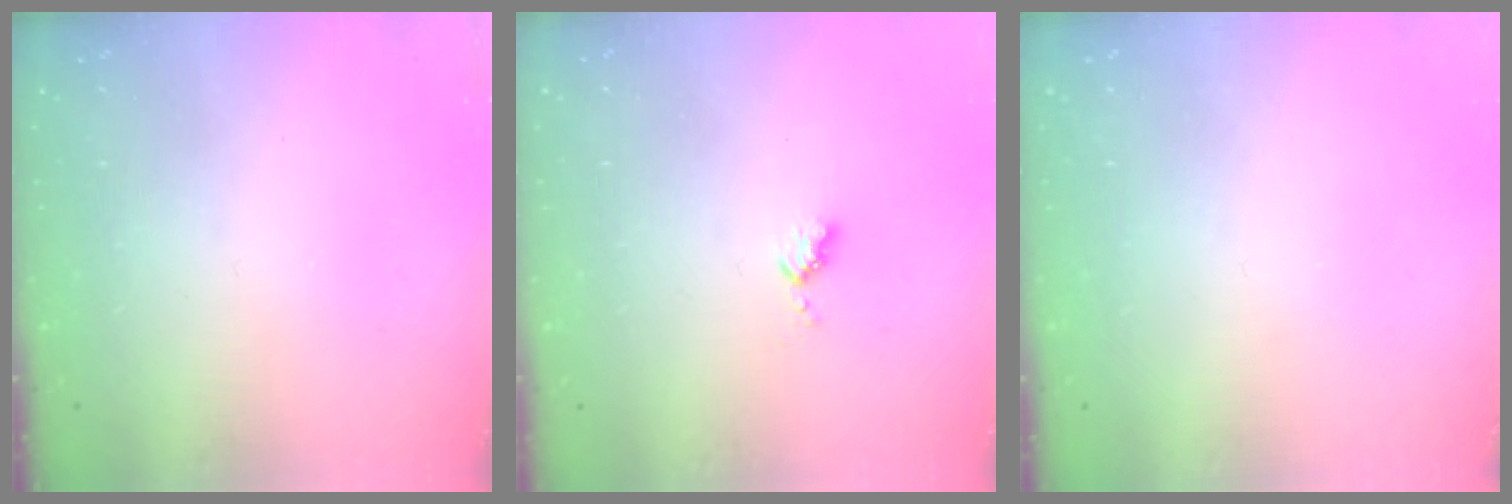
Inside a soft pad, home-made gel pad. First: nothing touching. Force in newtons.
{"total": 3.5, "press": 3.5, "slide": 0.4}
{"total": 0.0}